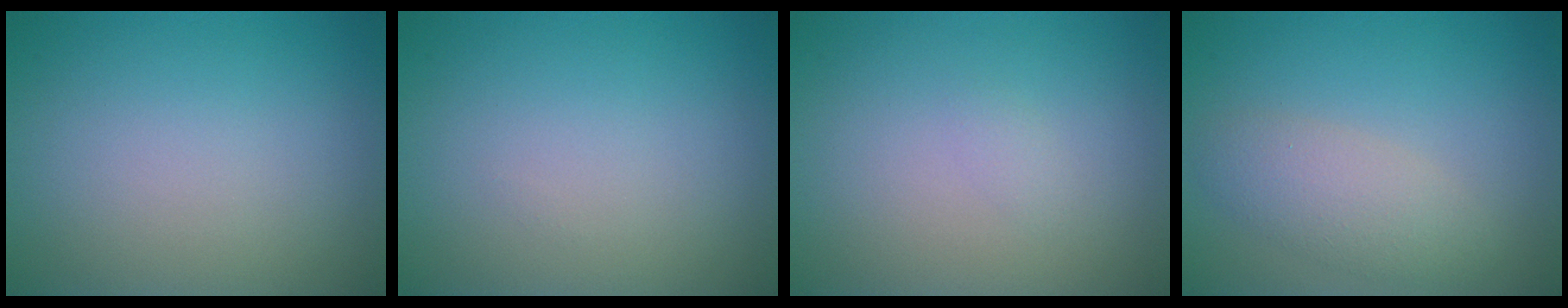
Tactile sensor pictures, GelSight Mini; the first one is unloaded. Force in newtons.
{"total": 0.0}
{"total": 0.5, "press": 0.5, "slide": 0.1}
{"total": 3.1, "press": 3.1, "slide": 0.2}